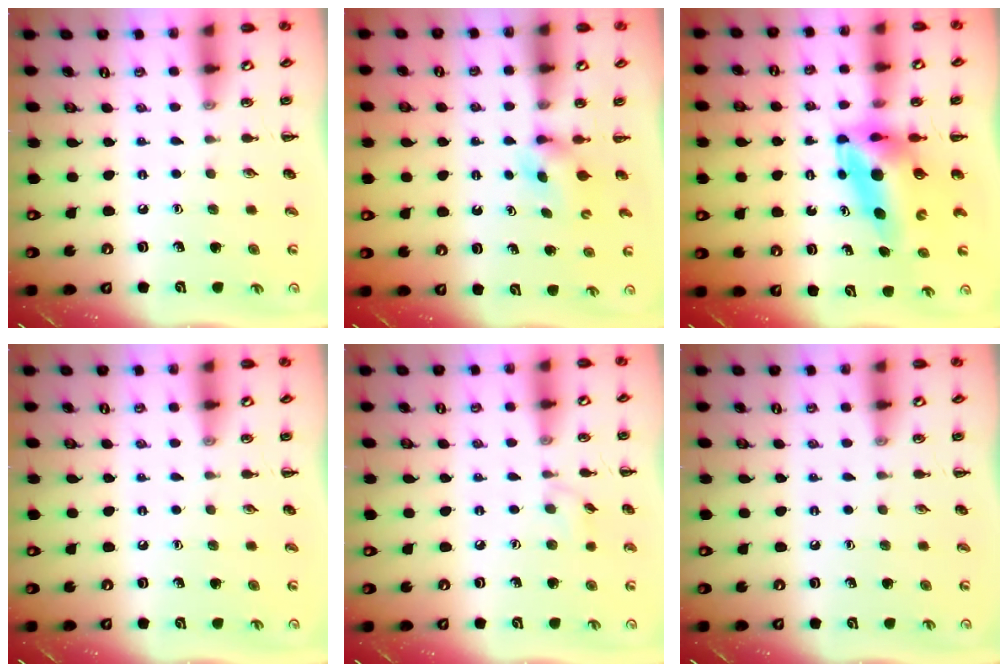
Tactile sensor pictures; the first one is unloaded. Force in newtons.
{"total": 2.9, "press": 2.6, "slide": 1.3}
{"total": 8.6, "press": 8.3, "slide": 2.4}
{"total": 0.0}
{"total": 3.5, "press": 3.4, "slide": 1.0}
{"total": 0.0}